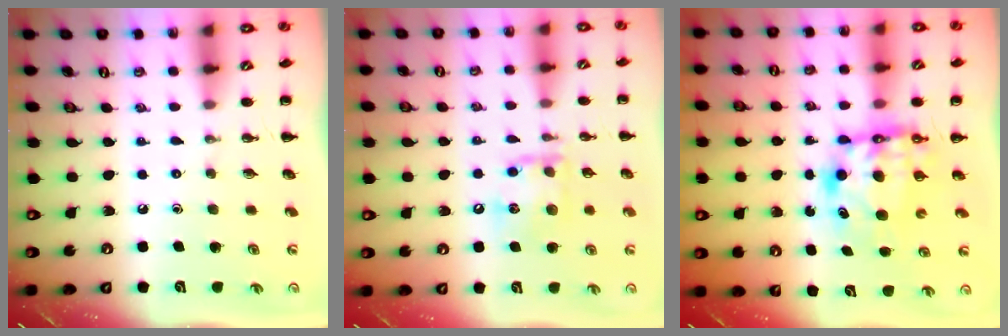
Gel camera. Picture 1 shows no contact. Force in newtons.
{"total": 12.1, "press": 12.0, "slide": 1.3}
{"total": 7.6, "press": 7.4, "slide": 1.8}